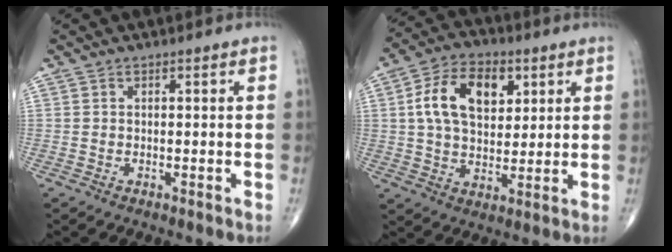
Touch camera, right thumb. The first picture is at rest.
{"total": 13.6, "force": [3.9, 8.6, 9.9], "torque": [-0.150, 0.000, 0.065]}